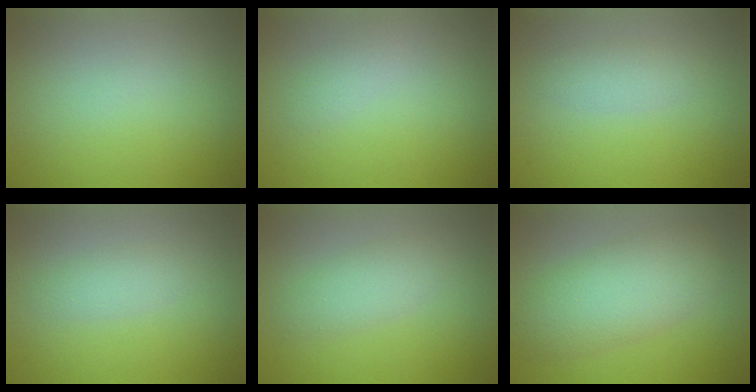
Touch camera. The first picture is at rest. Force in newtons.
{"total": 1.1, "press": 1.1, "slide": 0.1}
{"total": 1.6, "press": 1.6, "slide": 0.2}
{"total": 1.4, "press": 1.4, "slide": 0.1}
{"total": 2.3, "press": 2.3, "slide": 0.1}
{"total": 5.6, "press": 5.6, "slide": 0.1}